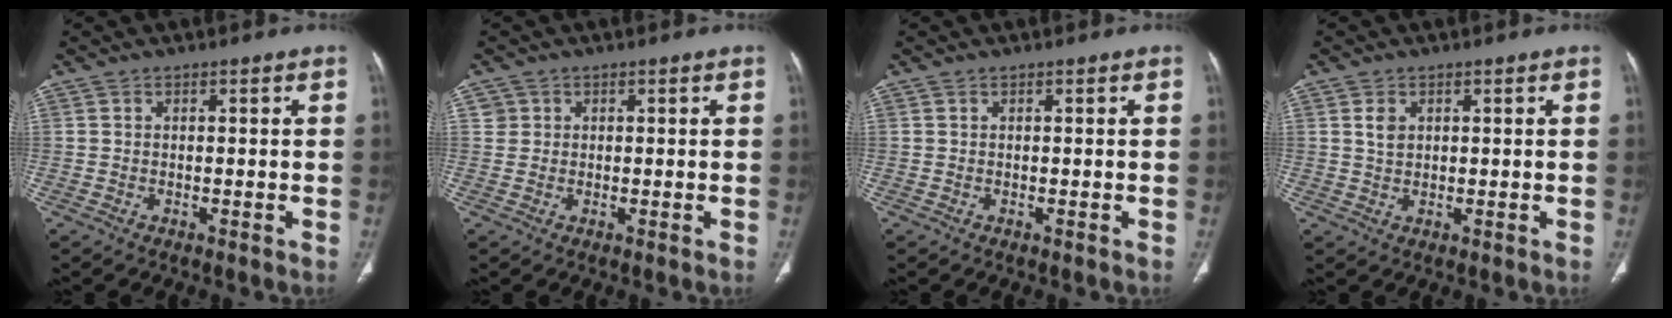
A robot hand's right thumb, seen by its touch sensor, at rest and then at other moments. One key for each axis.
{"total": 1.5, "fx": 0.3, "fy": 1.5, "fz": -0.1, "tx": 0.014, "ty": 0.005, "tz": 0.005}
{"total": 0.0}
{"total": 2.3, "fx": 0.9, "fy": 1.6, "fz": 1.4, "tx": -0.018, "ty": -0.001, "tz": 0.020}